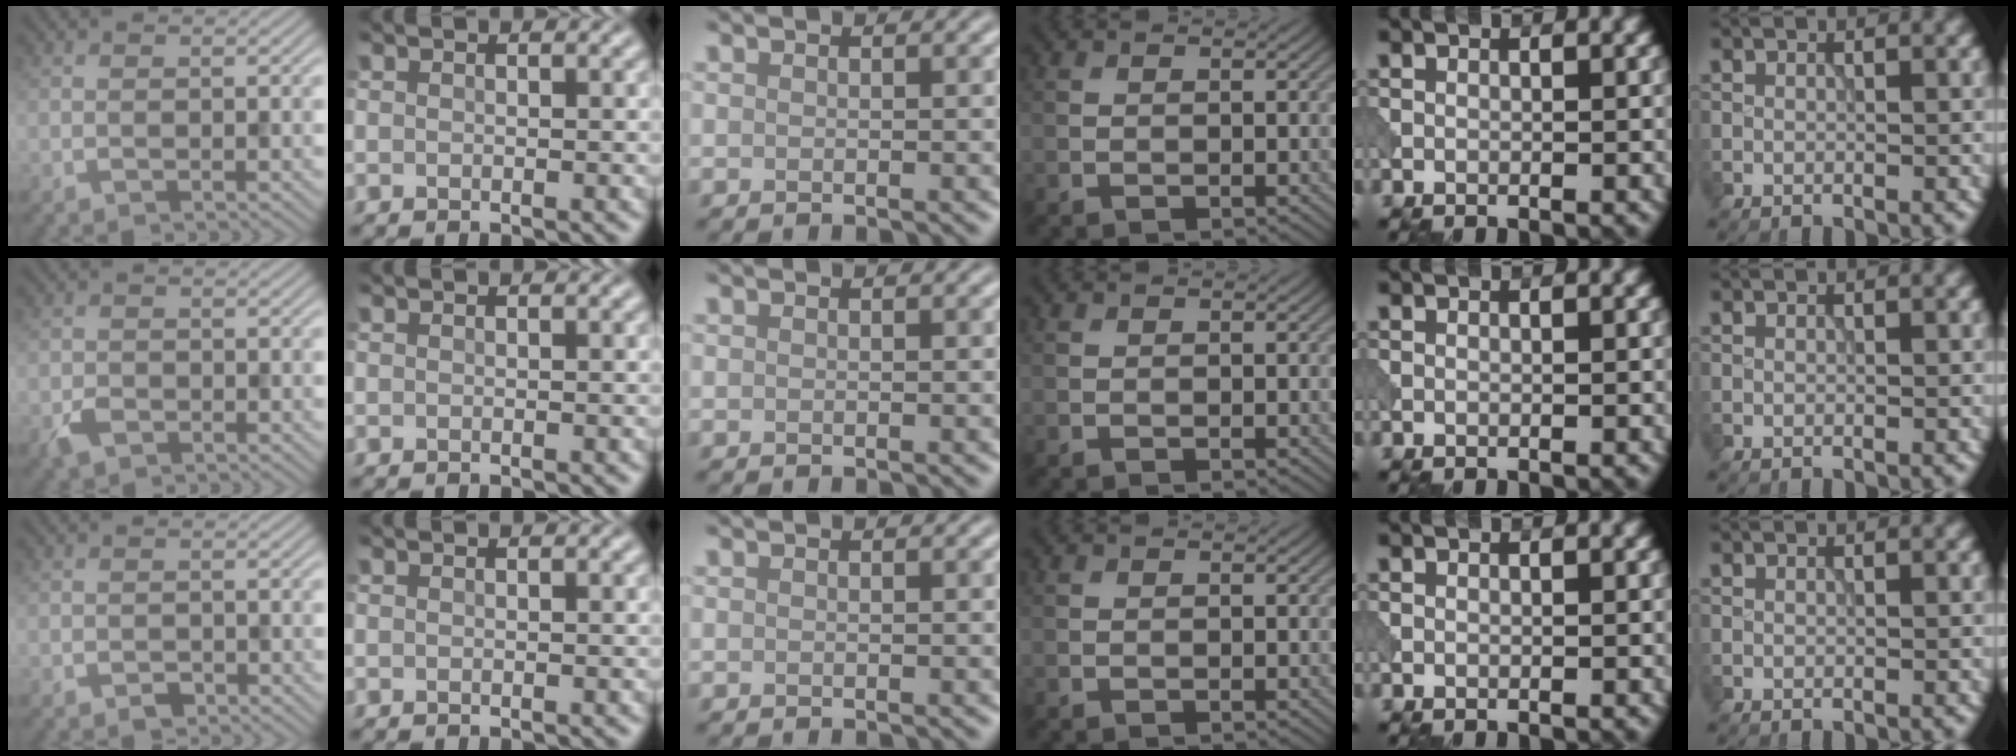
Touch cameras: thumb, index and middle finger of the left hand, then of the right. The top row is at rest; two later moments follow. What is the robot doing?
{"motion": "open", "object": "sandwich press"}